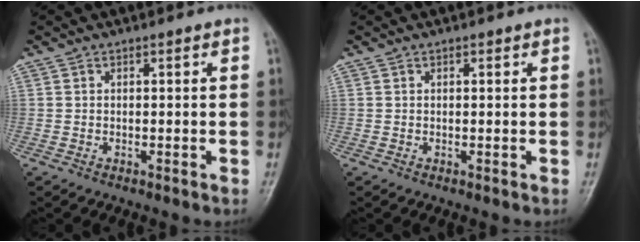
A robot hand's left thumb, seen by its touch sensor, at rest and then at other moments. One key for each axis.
{"total": 0.7, "fx": 0.2, "fy": 0.4, "fz": 0.5, "tx": -0.003, "ty": 0.003, "tz": 0.001}